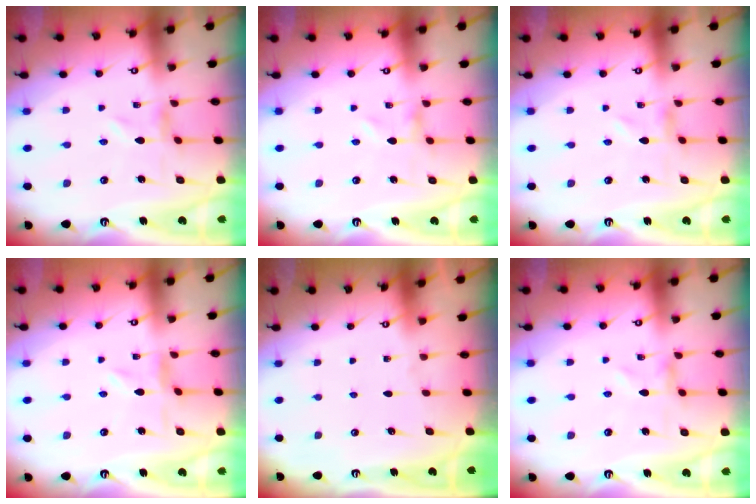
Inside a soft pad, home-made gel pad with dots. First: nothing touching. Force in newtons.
{"total": 0.0}
{"total": 0.0}
{"total": 0.8, "press": 0.8, "slide": 0.2}
{"total": 0.0}
{"total": 0.0}